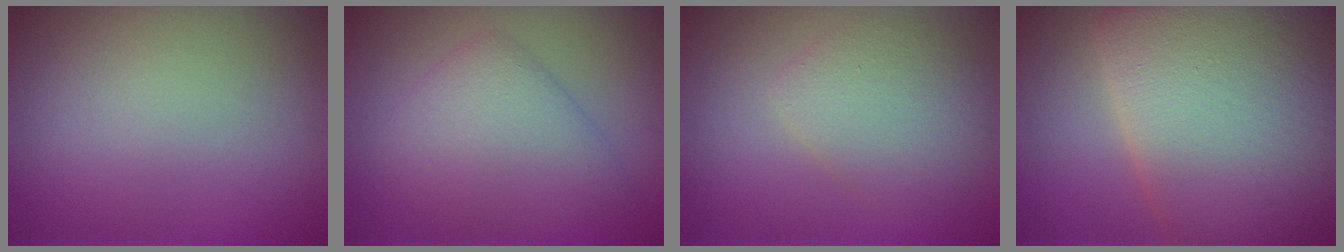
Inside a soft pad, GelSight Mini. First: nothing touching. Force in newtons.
{"total": 4.9, "press": 4.9, "slide": 0.3}
{"total": 3.6, "press": 3.6, "slide": 0.2}
{"total": 17.0, "press": 17.0, "slide": 0.7}